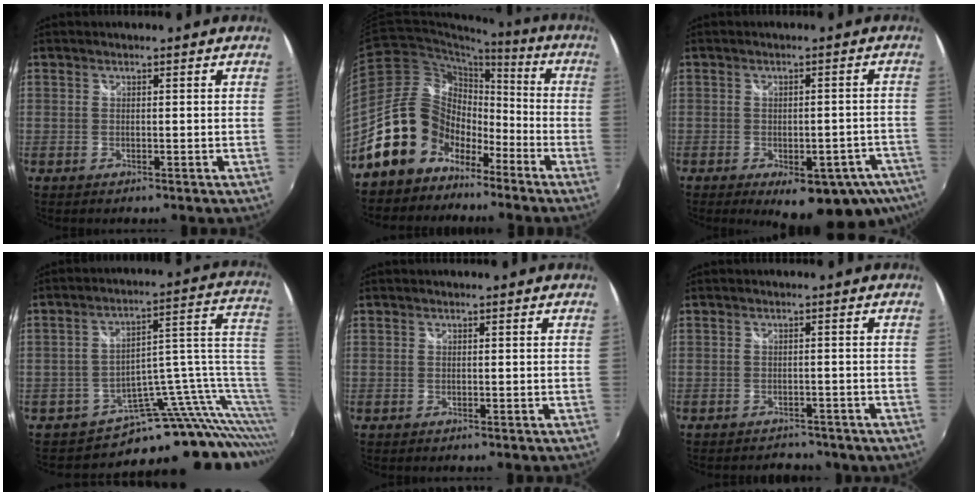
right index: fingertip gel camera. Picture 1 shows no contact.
{"total": 15.9, "force": [-9.7, 11.2, 5.6], "torque": [-0.119, 0.035, -0.164]}
{"total": 15.2, "force": [-9.5, 6.4, 9.9], "torque": [-0.128, -0.019, -0.107]}
{"total": 11.6, "force": [-6.9, 5.1, 7.8], "torque": [-0.078, 0.025, -0.115]}
{"total": 0.0}
{"total": 6.3, "force": [-5.3, 2.9, 1.8], "torque": [-0.039, -0.007, -0.064]}